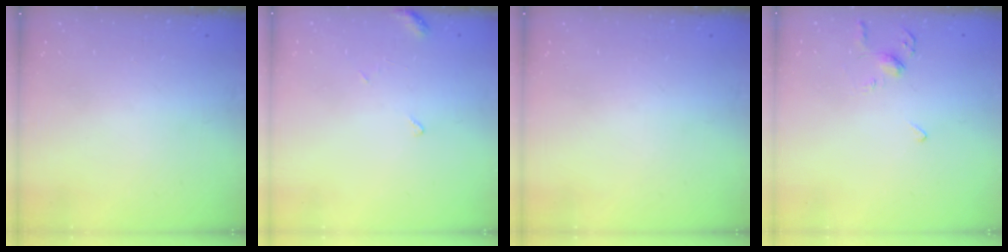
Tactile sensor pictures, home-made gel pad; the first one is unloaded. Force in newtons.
{"total": 5.4, "press": 5.4, "slide": 0.5}
{"total": 0.0}
{"total": 3.5, "press": 3.4, "slide": 0.7}